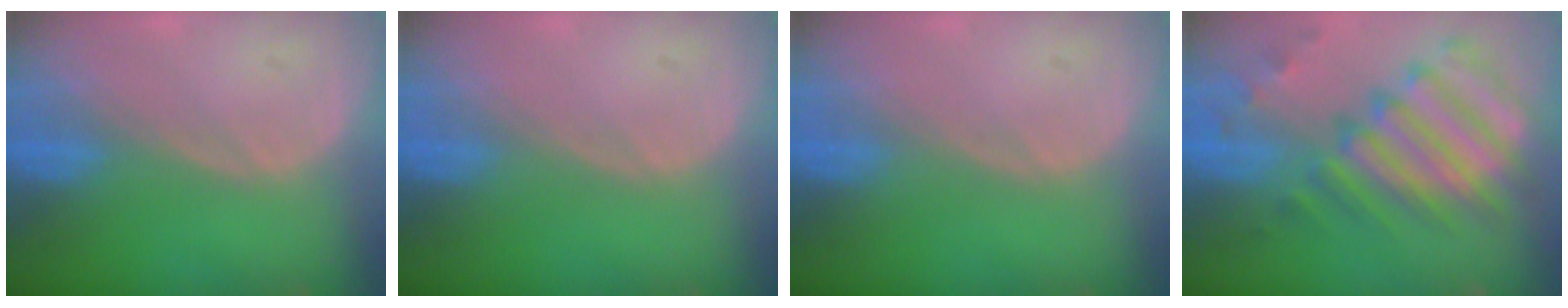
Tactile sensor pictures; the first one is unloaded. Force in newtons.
{"total": 0.0}
{"total": 0.0}
{"total": 11.9, "press": 10.3, "slide": 5.9}